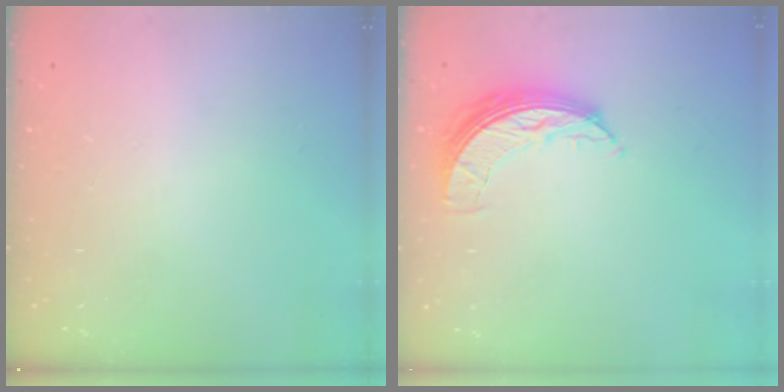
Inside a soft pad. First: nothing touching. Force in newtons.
{"total": 7.2, "press": 7.2, "slide": 0.3}